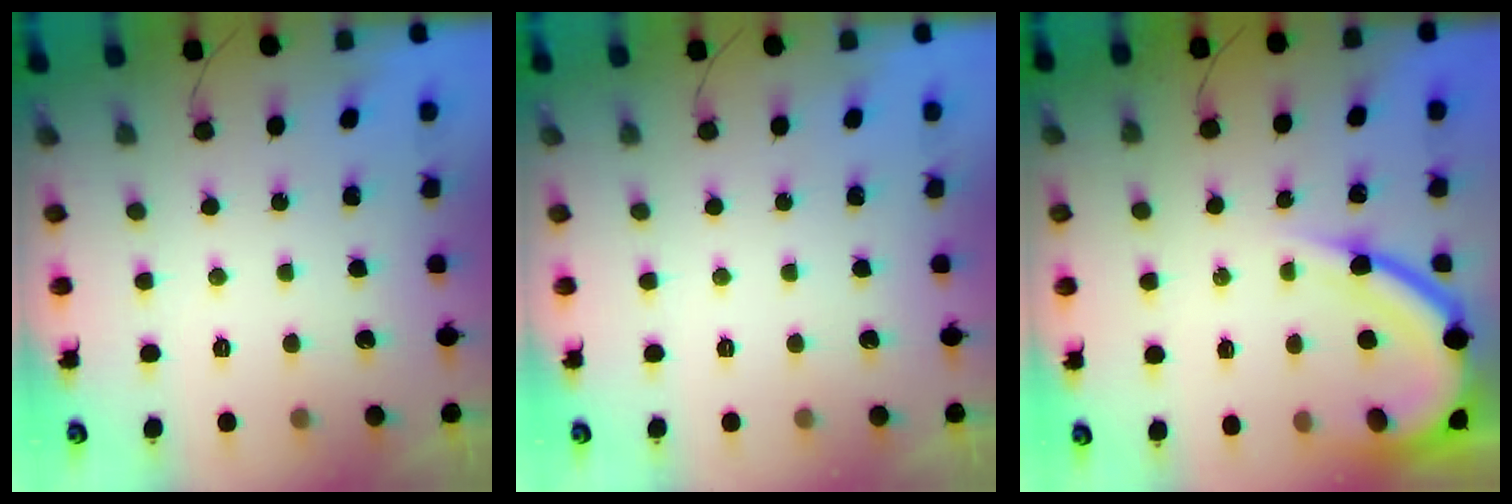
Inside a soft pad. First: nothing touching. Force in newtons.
{"total": 0.0}
{"total": 13.3, "press": 13.3, "slide": 1.3}